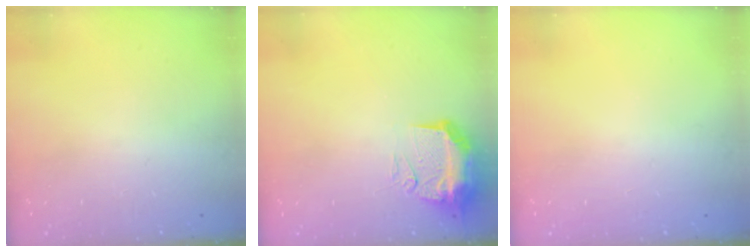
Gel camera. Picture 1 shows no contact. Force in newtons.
{"total": 11.0, "press": 10.9, "slide": 1.1}
{"total": 0.0}